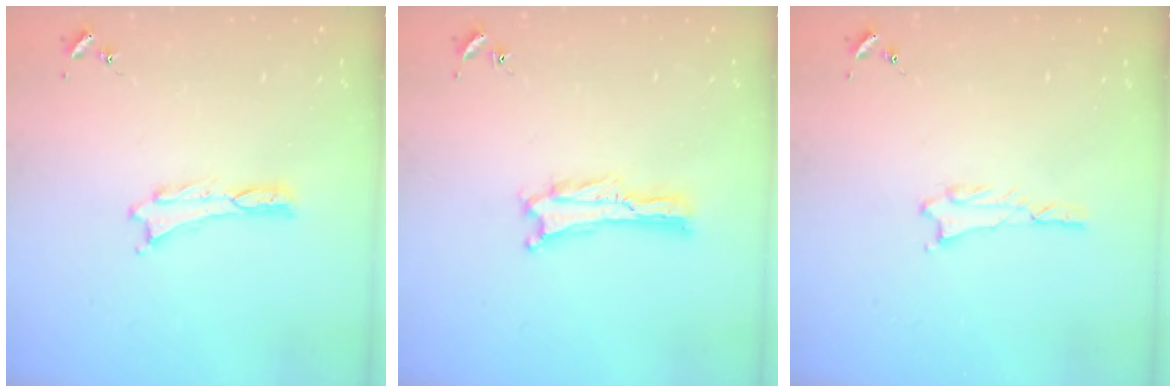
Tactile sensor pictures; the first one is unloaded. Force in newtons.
{"total": 0.0}
{"total": 1.0, "press": 1.0, "slide": 0.1}